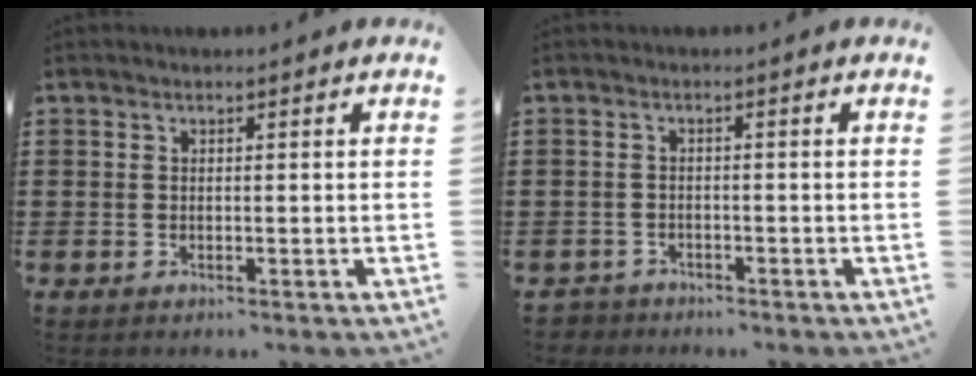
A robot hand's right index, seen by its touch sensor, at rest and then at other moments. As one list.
[{"total": 1.7, "force": [-1.7, 0.4, -0.3], "torque": [-0.001, 0.003, -0.039]}]